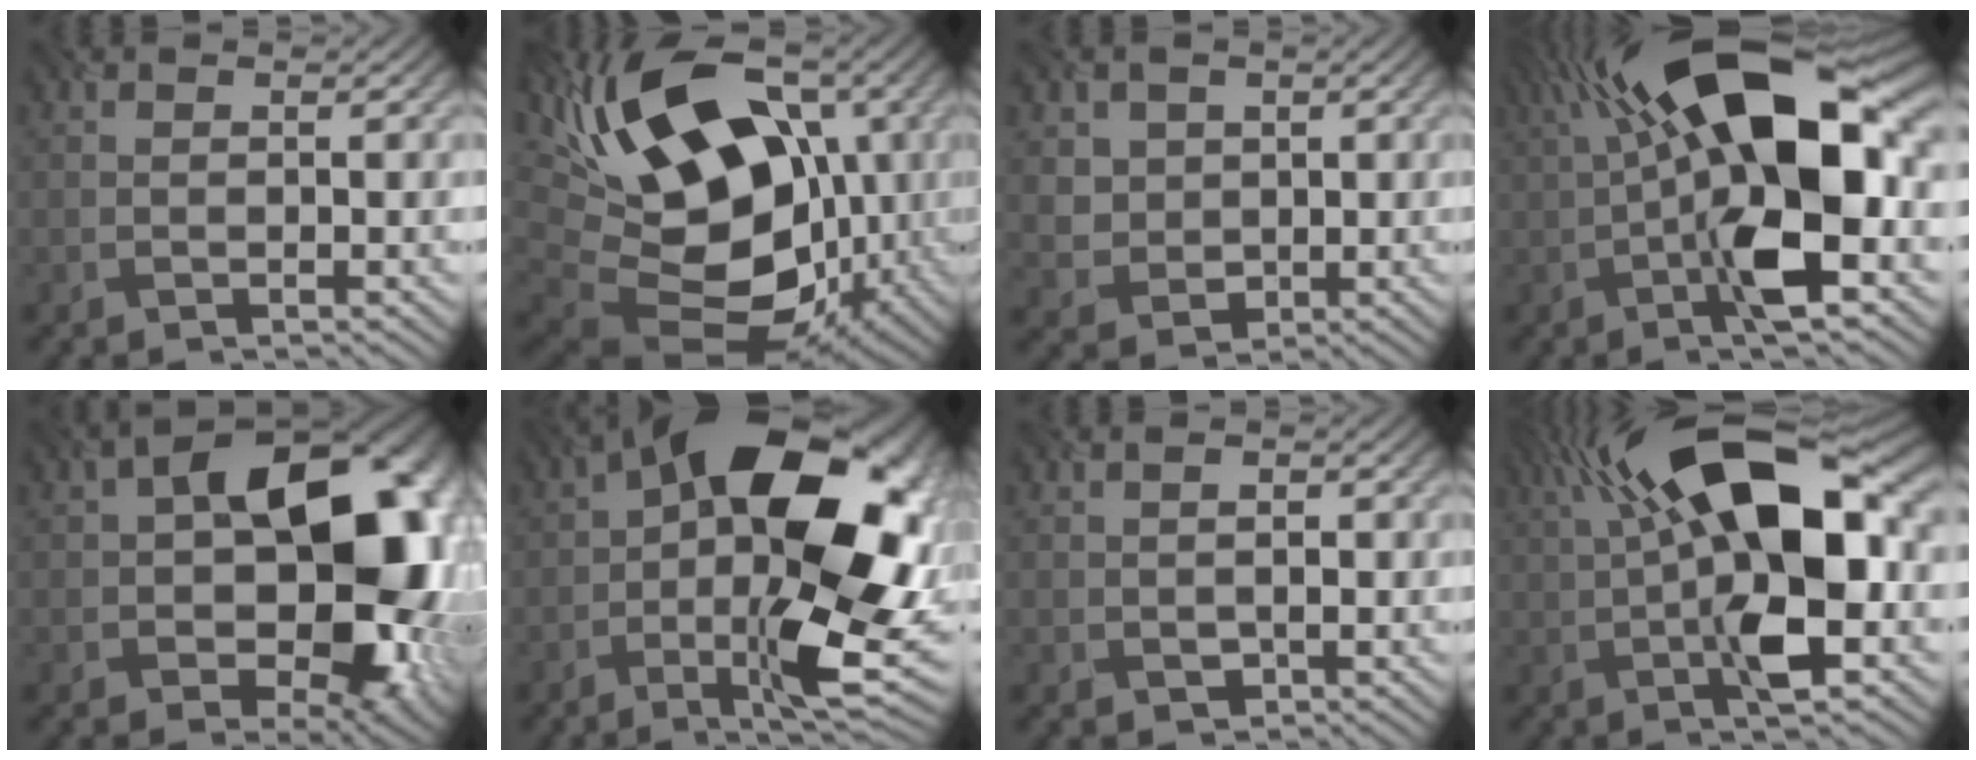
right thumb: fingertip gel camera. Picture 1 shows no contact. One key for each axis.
{"total": 19.3, "fx": 2.2, "fy": 12.8, "fz": 14.3, "tx": -0.266, "ty": -0.010, "tz": 0.038}
{"total": 4.8, "fx": 1.7, "fy": 4.3, "fz": 1.3, "tx": -0.064, "ty": -0.013, "tz": 0.041}
{"total": 17.9, "fx": 0.7, "fy": 6.9, "fz": 16.5, "tx": -0.279, "ty": 0.040, "tz": -0.007}
{"total": 18.2, "fx": 0.8, "fy": 12.1, "fz": 13.5, "tx": -0.150, "ty": -0.018, "tz": 0.024}
{"total": 19.9, "fx": 0.5, "fy": 8.9, "fz": 17.8, "tx": -0.278, "ty": 0.011, "tz": -0.002}
{"total": 1.7, "fx": -0.2, "fy": 1.3, "fz": 1.1, "tx": -0.016, "ty": -0.004, "tz": -0.001}
{"total": 16.3, "fx": 2.6, "fy": 6.7, "fz": 14.6, "tx": -0.251, "ty": 0.027, "tz": 0.027}